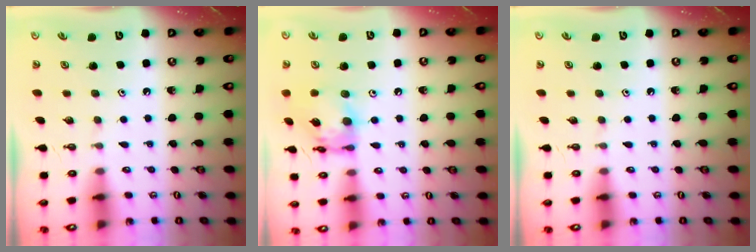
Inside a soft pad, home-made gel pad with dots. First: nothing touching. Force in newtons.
{"total": 13.5, "press": 13.5, "slide": 1.1}
{"total": 0.0}